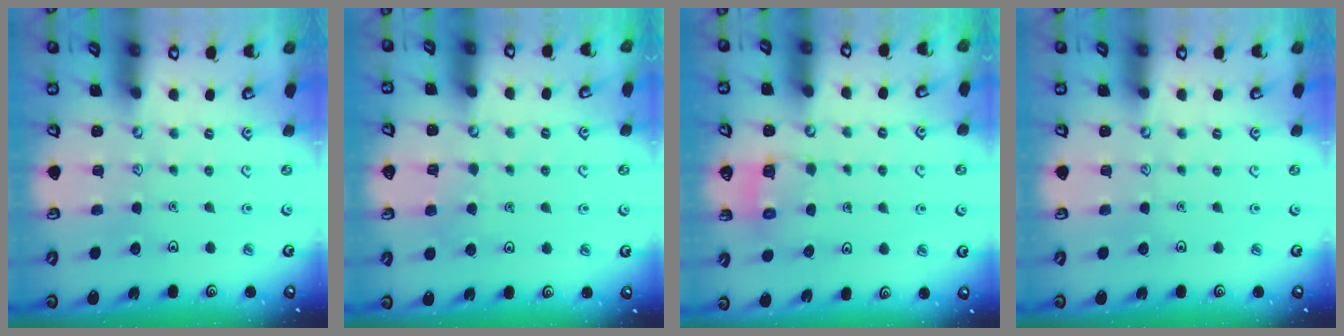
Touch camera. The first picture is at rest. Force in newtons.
{"total": 4.2, "press": 4.2, "slide": 0.3}
{"total": 5.6, "press": 5.6, "slide": 0.4}
{"total": 0.0}